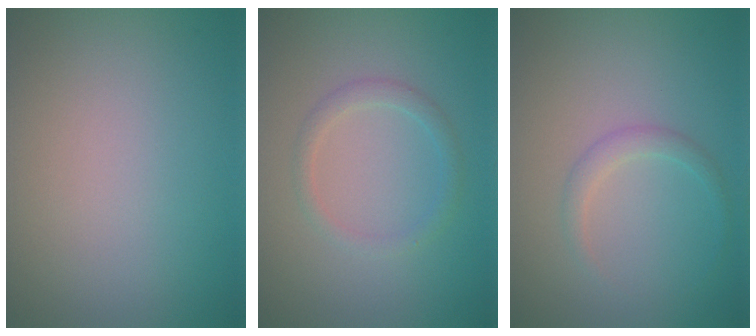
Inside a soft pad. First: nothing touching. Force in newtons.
{"total": 1.6, "press": 1.6, "slide": 0.0}
{"total": 1.4, "press": 1.4, "slide": 0.1}